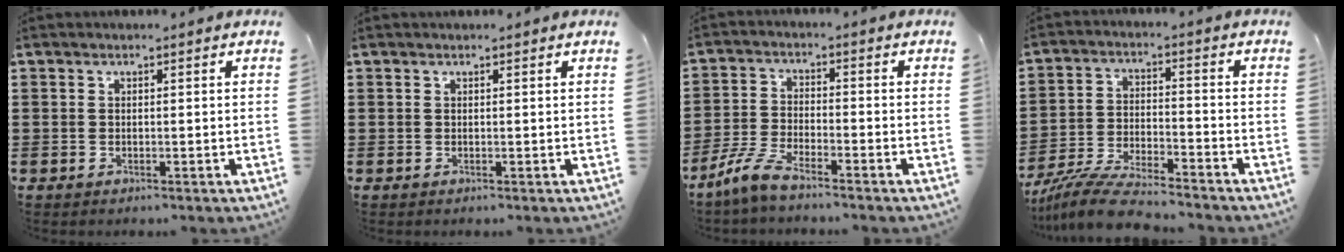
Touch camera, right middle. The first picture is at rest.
{"total": 0.0}
{"total": 5.6, "force": [-4.5, 0.7, 3.2], "torque": [-0.085, -0.010, -0.093]}
{"total": 7.9, "force": [-7.3, 0.5, 2.8], "torque": [-0.062, 0.002, -0.144]}